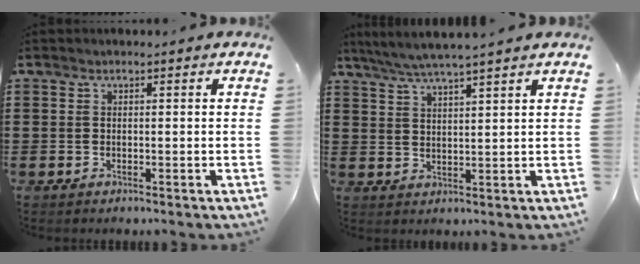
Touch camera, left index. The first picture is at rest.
{"total": 4.3, "force": [3.8, -0.5, 1.9], "torque": [-0.048, -0.015, 0.067]}